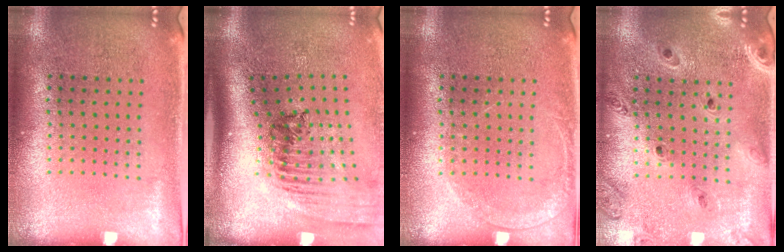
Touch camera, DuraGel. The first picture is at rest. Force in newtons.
{"total": 2.4, "press": 1.6, "slide": 1.8}
{"total": 1.2, "press": 1.1, "slide": 0.1}
{"total": 1.3, "press": 1.3, "slide": 0.2}